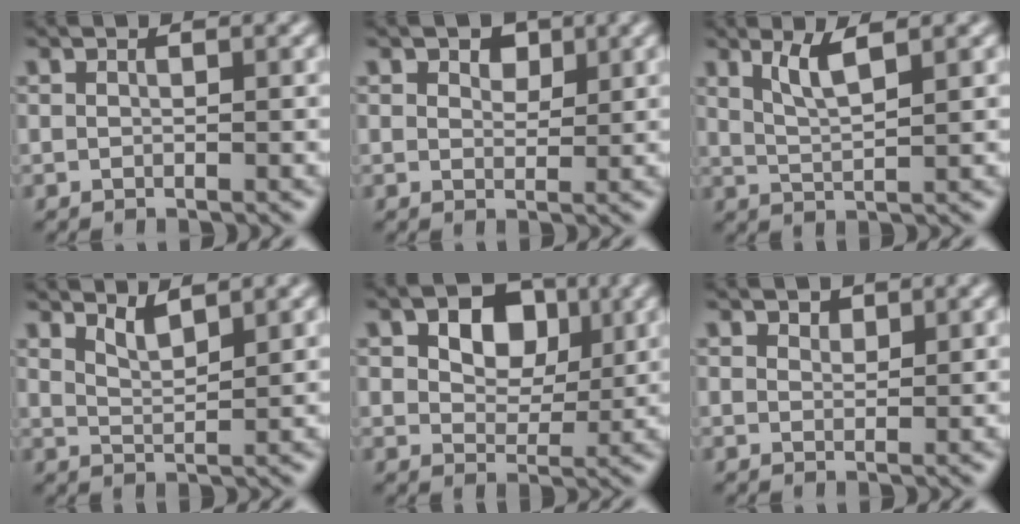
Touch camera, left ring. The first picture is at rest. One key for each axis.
{"total": 2.2, "fx": 1.4, "fy": 1.3, "fz": 1.1, "tx": -0.013, "ty": -0.002, "tz": 0.016}
{"total": 2.8, "fx": 1.6, "fy": 0.6, "fz": 2.2, "tx": -0.040, "ty": -0.004, "tz": 0.034}
{"total": 2.2, "fx": 1.8, "fy": 0.5, "fz": 1.2, "tx": -0.020, "ty": -0.005, "tz": 0.036}
{"total": 6.0, "fx": 2.1, "fy": 4.1, "fz": 3.9, "tx": -0.067, "ty": 0.003, "tz": 0.018}
{"total": 1.1, "fx": 0.9, "fy": 0.6, "fz": 0.2, "tx": -0.005, "ty": -0.002, "tz": 0.016}